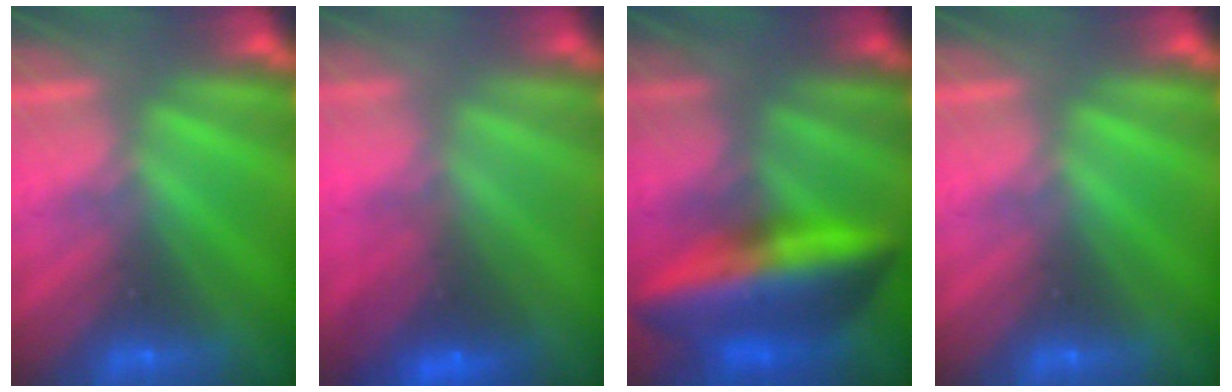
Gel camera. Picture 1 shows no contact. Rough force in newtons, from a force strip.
{"total": 2.8}
{"total": 8.3}
{"total": 0.0}